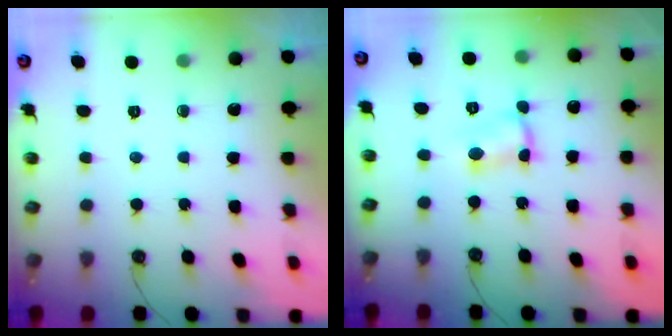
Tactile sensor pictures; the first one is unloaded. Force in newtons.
{"total": 2.2, "press": 2.2, "slide": 0.1}